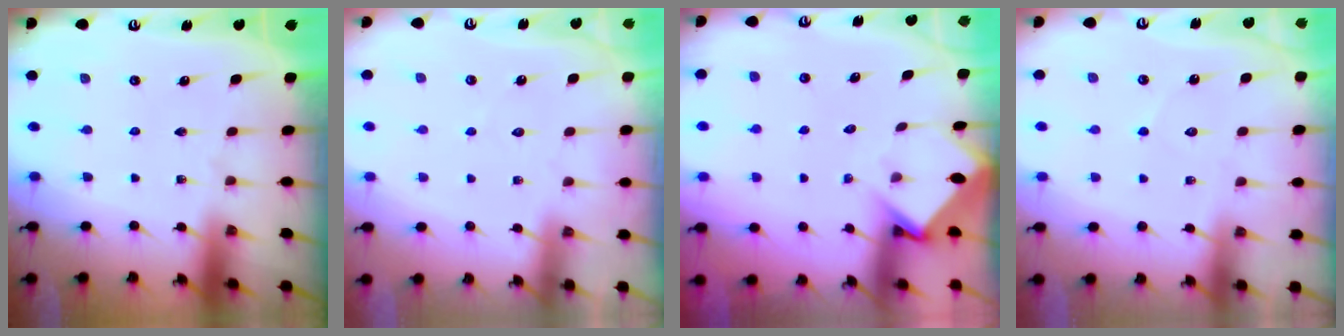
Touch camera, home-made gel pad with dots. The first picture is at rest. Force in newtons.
{"total": 3.0, "press": 2.9, "slide": 0.3}
{"total": 3.6, "press": 3.6, "slide": 0.3}
{"total": 4.9, "press": 4.9, "slide": 0.6}